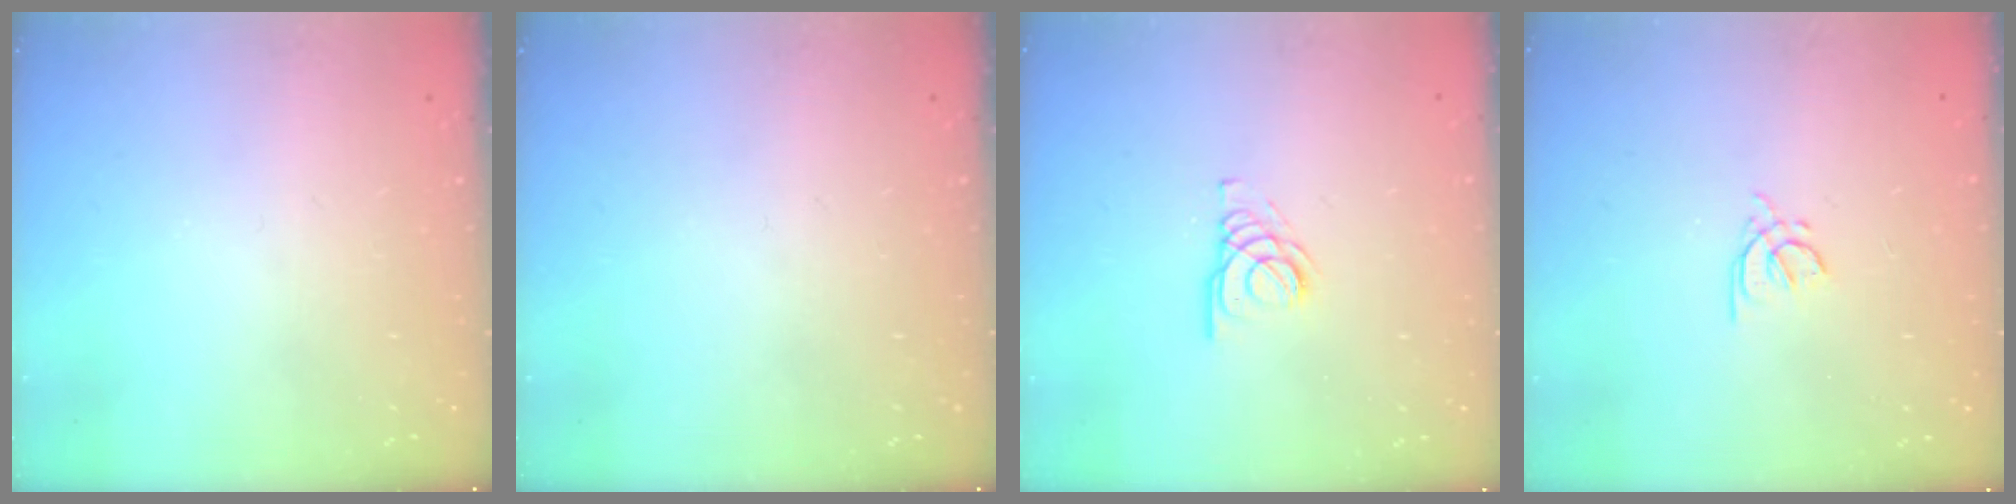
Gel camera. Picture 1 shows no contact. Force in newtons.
{"total": 0.0}
{"total": 3.4, "press": 3.4, "slide": 0.4}
{"total": 3.8, "press": 3.8, "slide": 0.7}